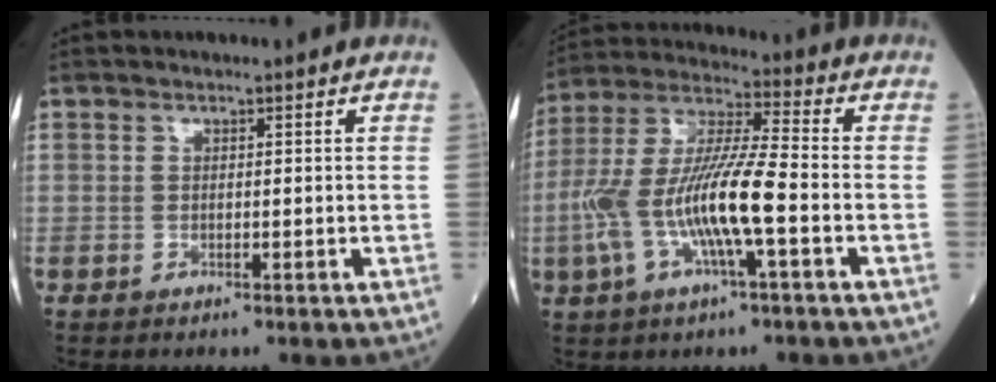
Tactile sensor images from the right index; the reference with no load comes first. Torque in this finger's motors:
{"motor_torque": [2.08, -0.06, 0.98, 0.21]}